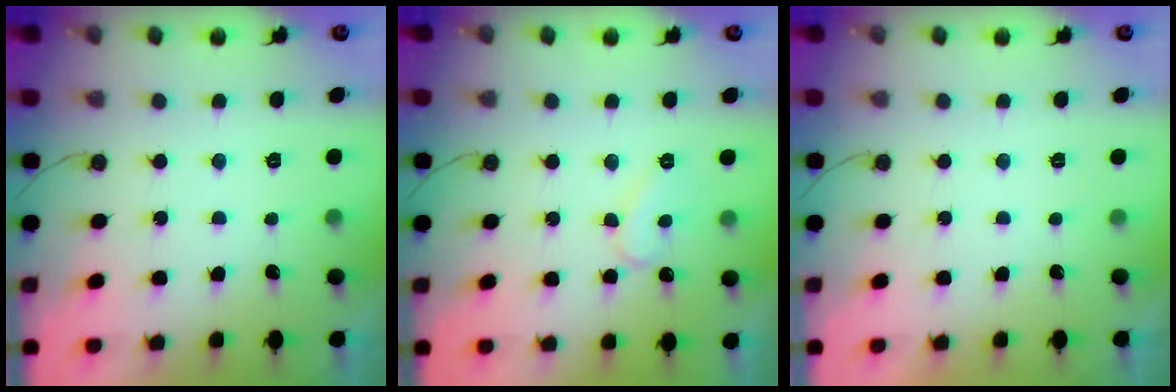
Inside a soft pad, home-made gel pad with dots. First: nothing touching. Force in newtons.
{"total": 9.0, "press": 9.0, "slide": 0.7}
{"total": 1.7, "press": 1.7, "slide": 0.0}